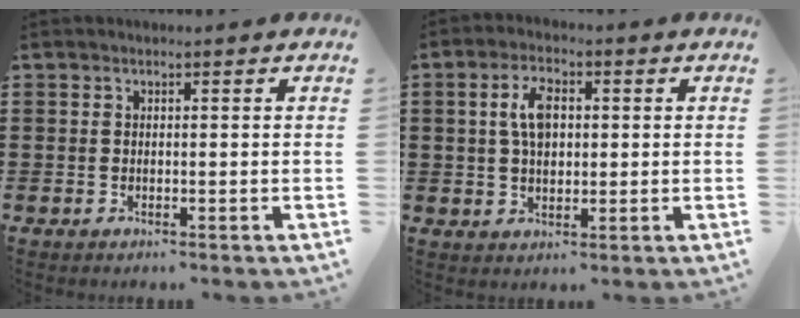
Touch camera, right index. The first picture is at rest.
{"total": 5.6, "force": [1.0, 3.0, 4.6], "torque": [-0.097, 0.014, 0.015]}